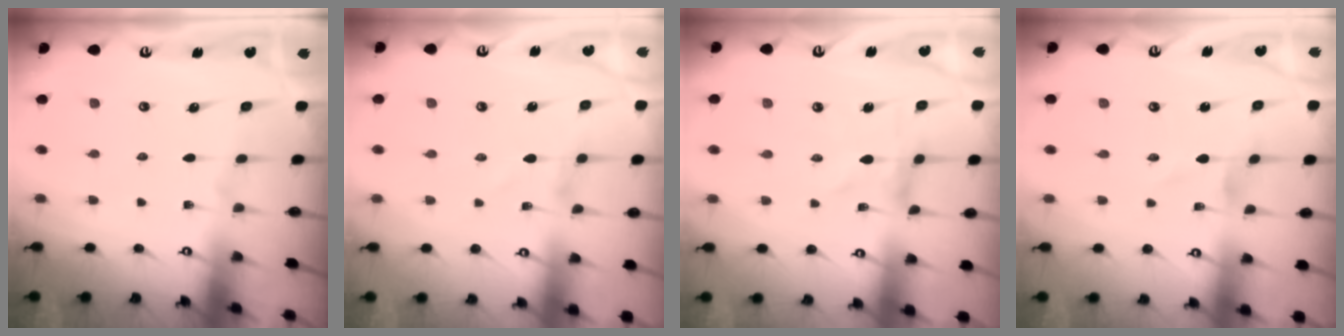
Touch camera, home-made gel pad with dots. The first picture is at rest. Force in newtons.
{"total": 0.8, "press": 0.8, "slide": 0.0}
{"total": 0.0}
{"total": 0.0}